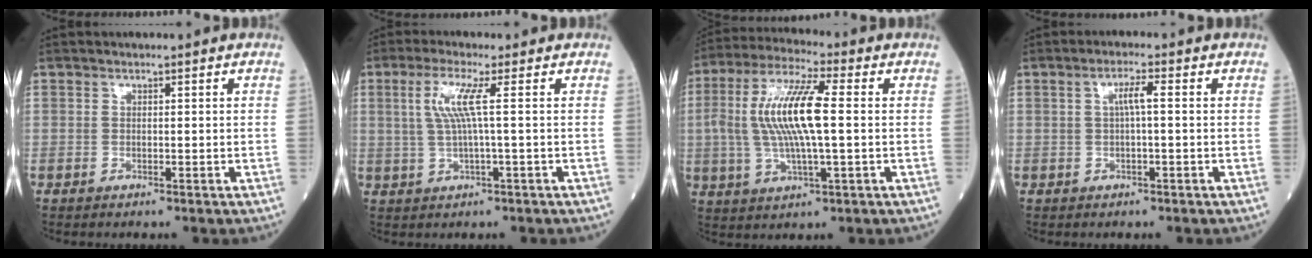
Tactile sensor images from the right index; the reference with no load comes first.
{"total": 5.0, "force": [1.0, -0.5, 4.9], "torque": [-0.108, 0.008, 0.024]}
{"total": 12.9, "force": [0.6, 2.3, 12.6], "torque": [-0.262, 0.013, 0.008]}
{"total": 2.7, "force": [0.3, 0.1, 2.7], "torque": [-0.050, 0.005, 0.005]}